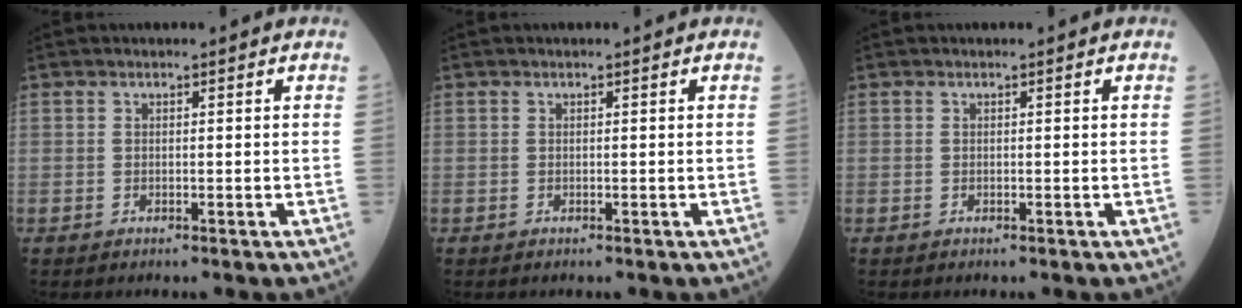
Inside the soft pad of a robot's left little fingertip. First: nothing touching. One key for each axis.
{"total": 0.0}
{"total": 0.0}